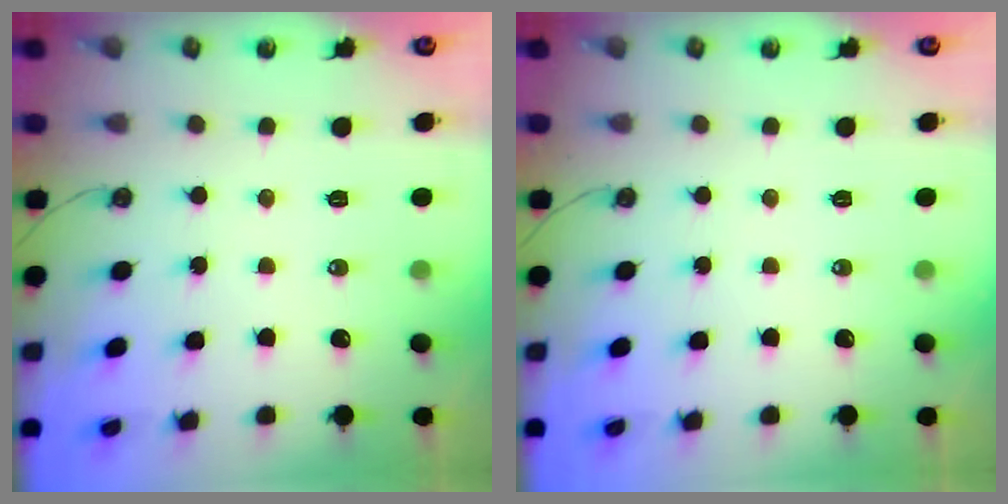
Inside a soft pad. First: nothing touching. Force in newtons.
{"total": 0.0}